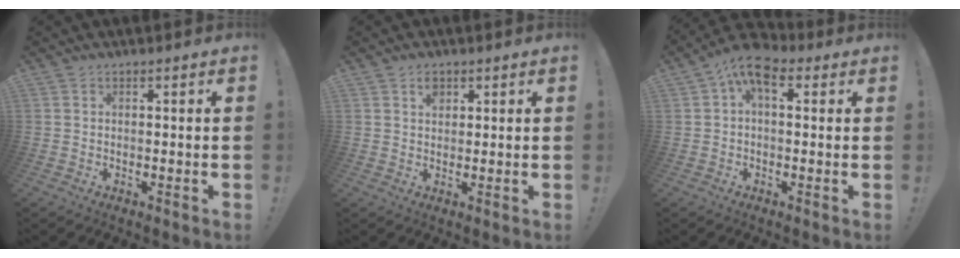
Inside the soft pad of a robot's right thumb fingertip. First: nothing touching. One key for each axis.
{"total": 2.9, "fx": 1.5, "fy": 1.9, "fz": 1.5, "tx": -0.012, "ty": -0.005, "tz": 0.024}
{"total": 8.6, "fx": 3.3, "fy": 4.6, "fz": 6.4, "tx": -0.106, "ty": -0.006, "tz": 0.061}